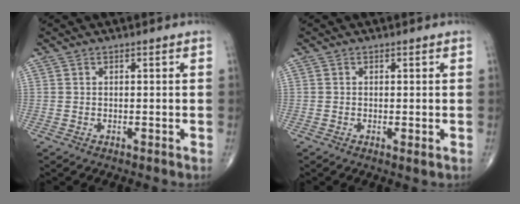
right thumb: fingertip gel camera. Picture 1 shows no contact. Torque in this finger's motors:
{"motor_torque": [-0.19, 0.04, -0.14, 0.06, 0.01]}